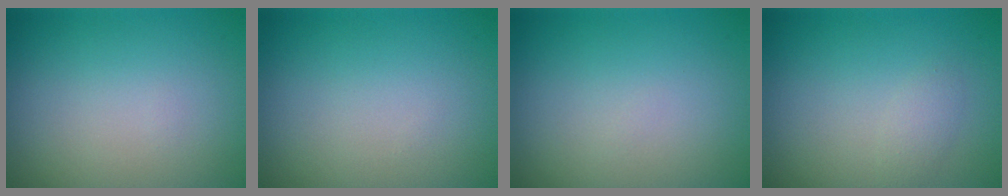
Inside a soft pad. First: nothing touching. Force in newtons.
{"total": 0.0}
{"total": 0.0}
{"total": 1.1, "press": 1.1, "slide": 0.0}